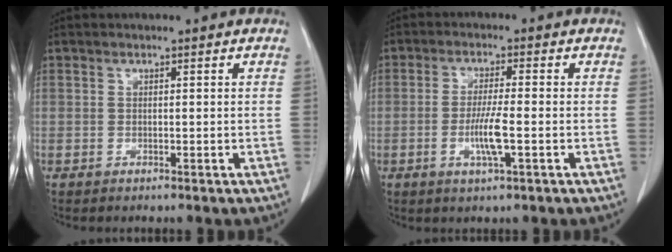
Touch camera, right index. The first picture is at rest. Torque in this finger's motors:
{"motor_torque": [0.84, 0.01, 0.40, 0.10]}